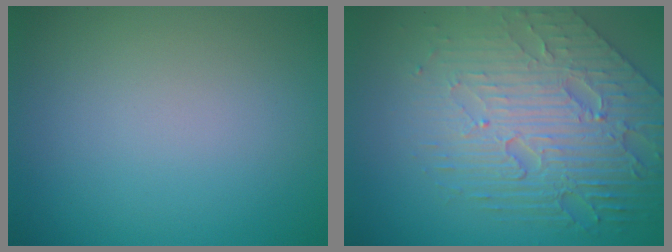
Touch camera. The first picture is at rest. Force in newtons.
{"total": 7.9, "press": 5.6, "slide": 5.7}